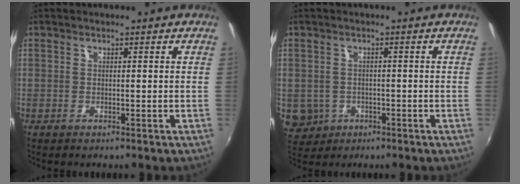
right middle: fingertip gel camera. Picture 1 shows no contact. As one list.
[{"total": 5.3, "force": [-1.4, 4.9, 1.6], "torque": [-0.044, -0.002, -0.011]}]